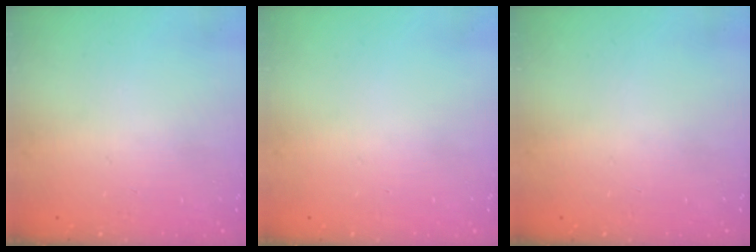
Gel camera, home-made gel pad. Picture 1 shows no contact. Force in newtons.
{"total": 0.0}
{"total": 0.0}